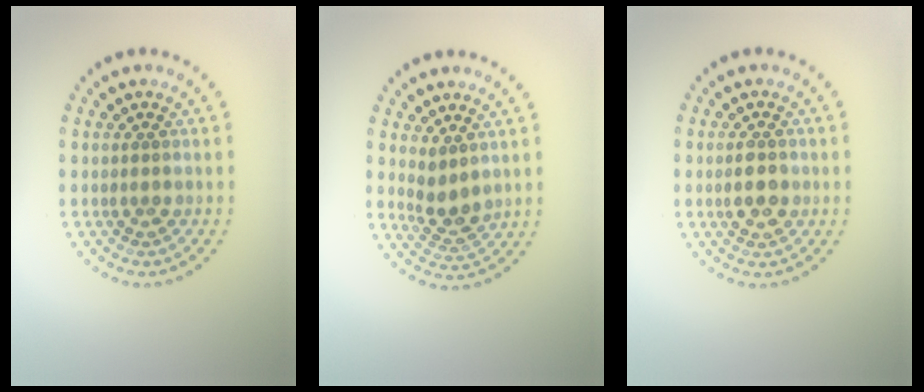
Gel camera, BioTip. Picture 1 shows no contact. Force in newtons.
{"total": 2.4, "press": 2.1, "slide": 1.3}
{"total": 2.1, "press": 2.1, "slide": 0.3}